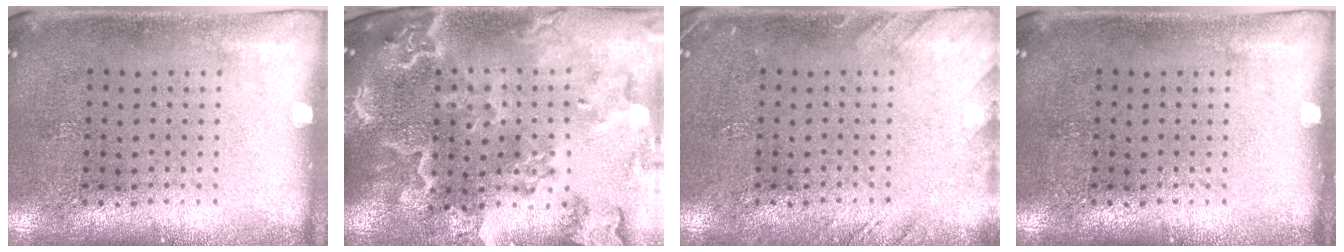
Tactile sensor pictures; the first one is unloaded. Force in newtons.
{"total": 4.0, "press": 3.4, "slide": 2.2}
{"total": 1.6, "press": 1.6, "slide": 0.2}
{"total": 0.0}